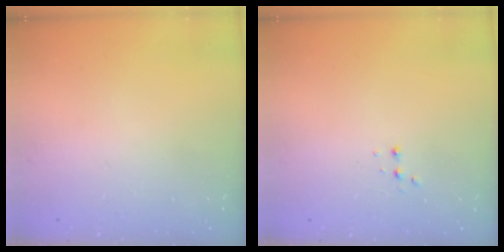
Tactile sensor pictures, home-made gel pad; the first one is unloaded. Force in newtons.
{"total": 2.9, "press": 2.7, "slide": 1.0}